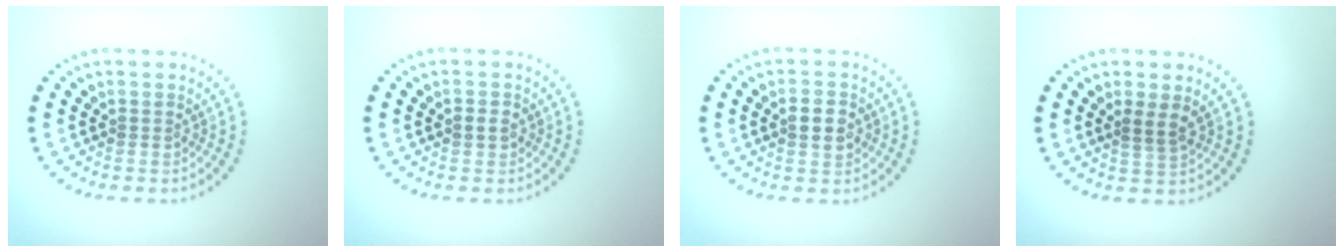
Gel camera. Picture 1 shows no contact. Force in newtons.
{"total": 1.1, "press": 1.1, "slide": 0.2}
{"total": 2.8, "press": 2.8, "slide": 0.0}
{"total": 1.6, "press": 1.3, "slide": 0.9}